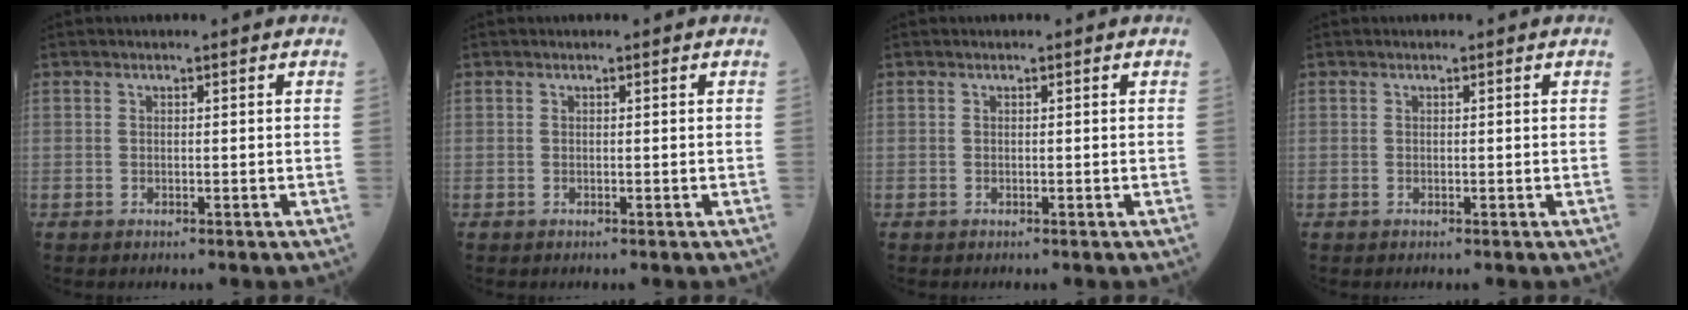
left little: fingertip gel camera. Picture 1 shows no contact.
{"total": 0.0}
{"total": 0.0}
{"total": 0.0}